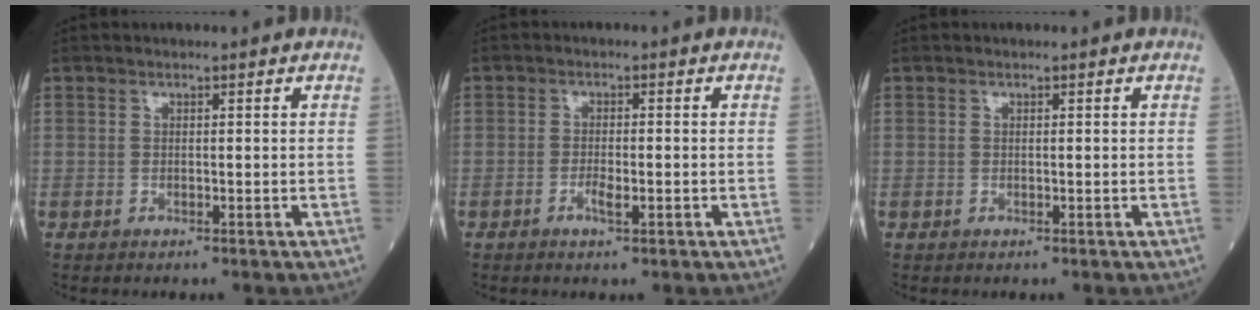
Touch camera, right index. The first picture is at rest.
{"total": 2.3, "force": [-1.0, 0.6, 2.0], "torque": [-0.038, 0.001, -0.016]}
{"total": 0.0}